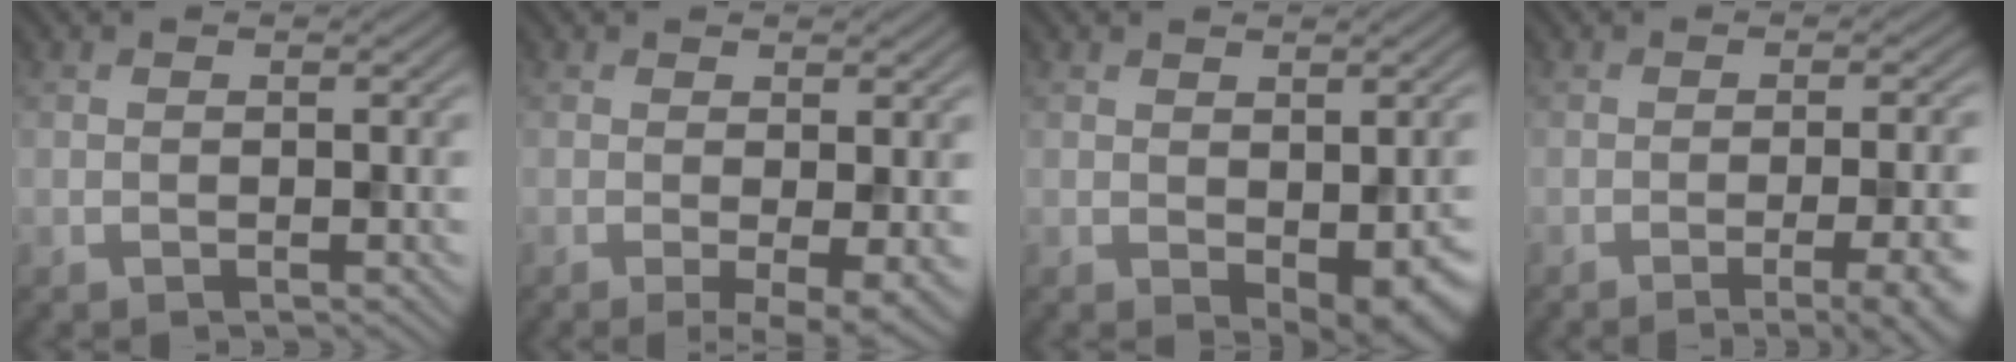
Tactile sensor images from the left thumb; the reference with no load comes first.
{"total": 3.5, "force": [-0.4, 0.6, 3.4], "torque": [-0.063, -0.012, -0.005]}
{"total": 5.7, "force": [-1.7, 2.8, 4.6], "torque": [-0.060, -0.021, -0.007]}
{"total": 8.6, "force": [-3.2, 2.5, 7.6], "torque": [-0.079, 0.009, -0.038]}